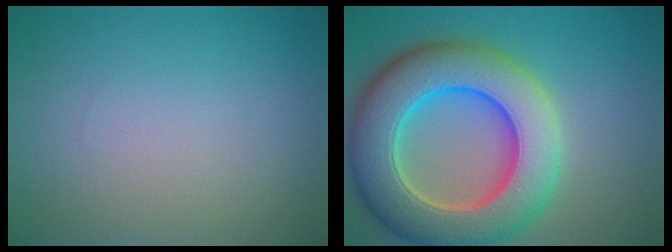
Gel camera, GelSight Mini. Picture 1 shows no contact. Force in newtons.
{"total": 12.3, "press": 12.2, "slide": 1.1}